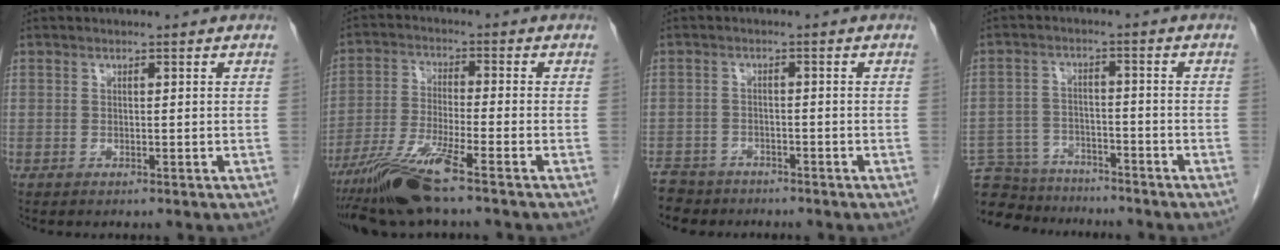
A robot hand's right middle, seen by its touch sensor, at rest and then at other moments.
{"total": 10.0, "force": [-7.0, -0.3, 7.1], "torque": [-0.145, -0.029, -0.132]}
{"total": 5.9, "force": [-5.1, 3.0, 0.5], "torque": [-0.015, -0.005, -0.085]}
{"total": 12.9, "force": [-11.7, 4.8, 2.6], "torque": [-0.058, 0.012, -0.175]}